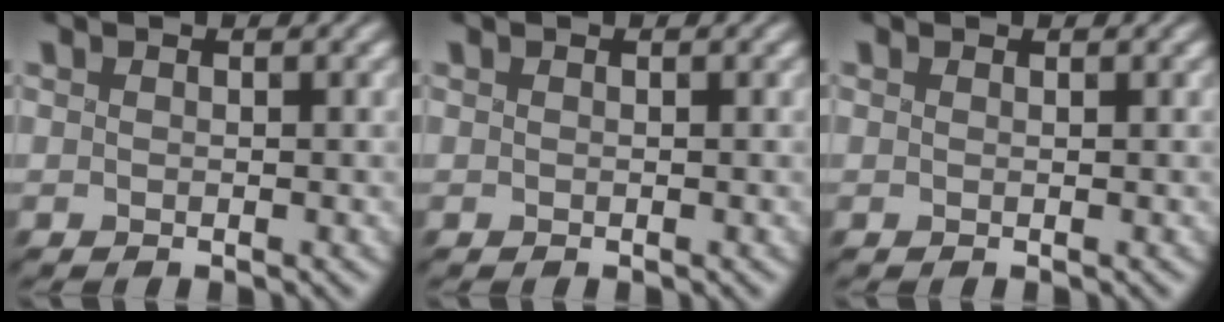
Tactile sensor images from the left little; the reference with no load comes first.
{"total": 0.0}
{"total": 0.0}